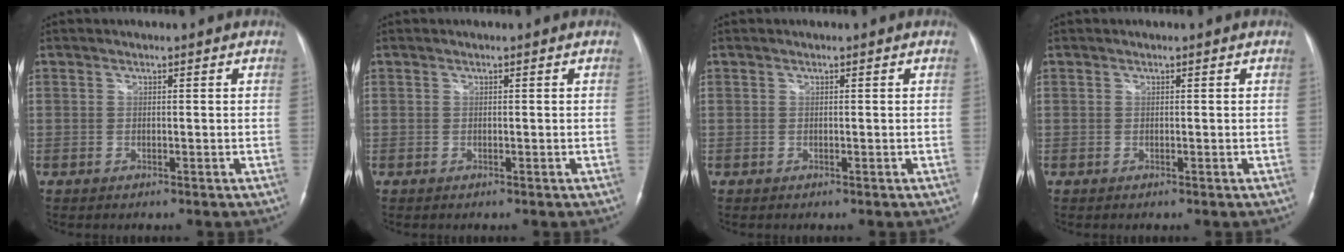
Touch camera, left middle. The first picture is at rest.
{"total": 0.0}
{"total": 0.0}
{"total": 0.0}